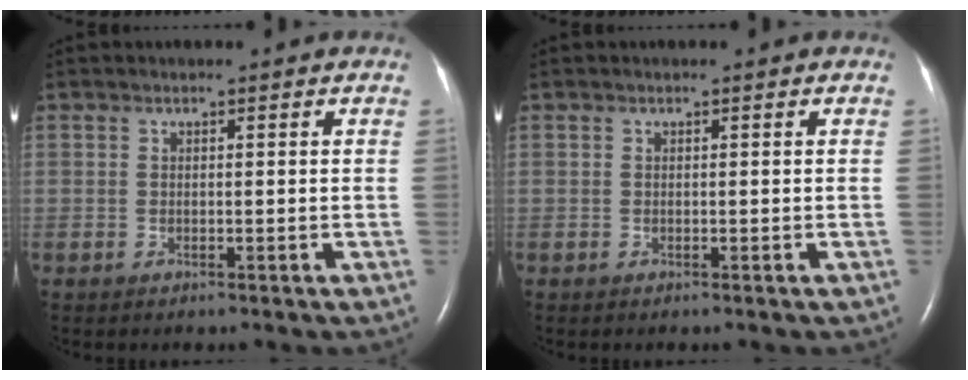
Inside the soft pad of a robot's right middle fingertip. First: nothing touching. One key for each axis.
{"total": 0.0}